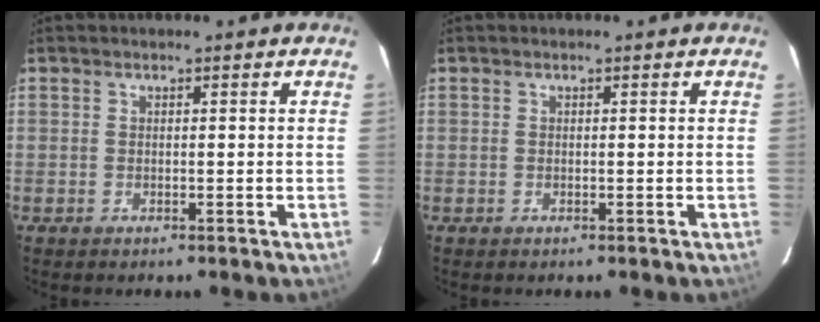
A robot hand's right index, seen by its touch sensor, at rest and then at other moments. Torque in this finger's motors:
{"motor_torque": [-0.01, 0.00, 0.03, 0.01]}